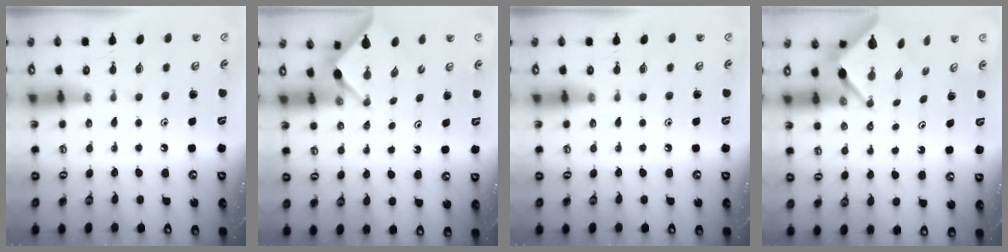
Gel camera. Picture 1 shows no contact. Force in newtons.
{"total": 2.9, "press": 2.9, "slide": 0.4}
{"total": 0.0}
{"total": 3.4, "press": 3.3, "slide": 0.2}